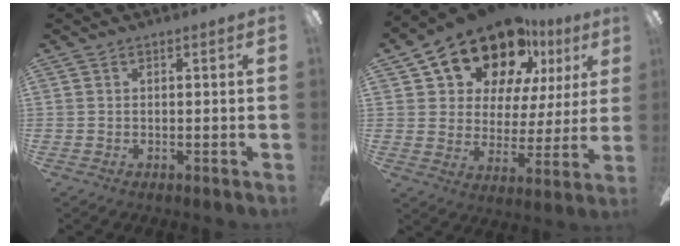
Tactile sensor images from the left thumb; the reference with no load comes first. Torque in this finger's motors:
{"motor_torque": [1.07, 2.36, 1.36, -1.41, 0.10]}